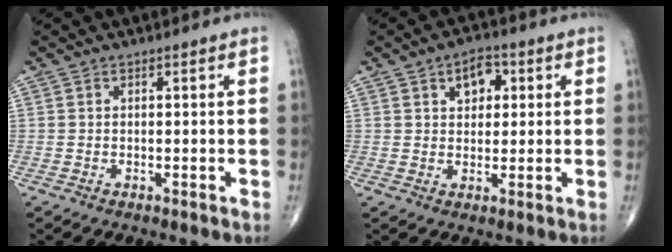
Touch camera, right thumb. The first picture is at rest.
{"total": 5.6, "force": [2.0, 3.7, 3.7], "torque": [-0.029, -0.001, 0.026]}